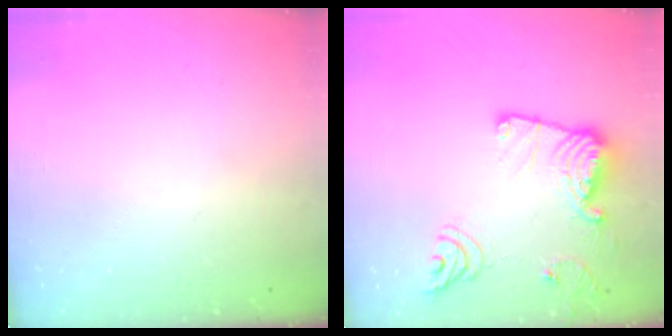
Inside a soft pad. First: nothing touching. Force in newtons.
{"total": 16.6, "press": 16.5, "slide": 1.8}